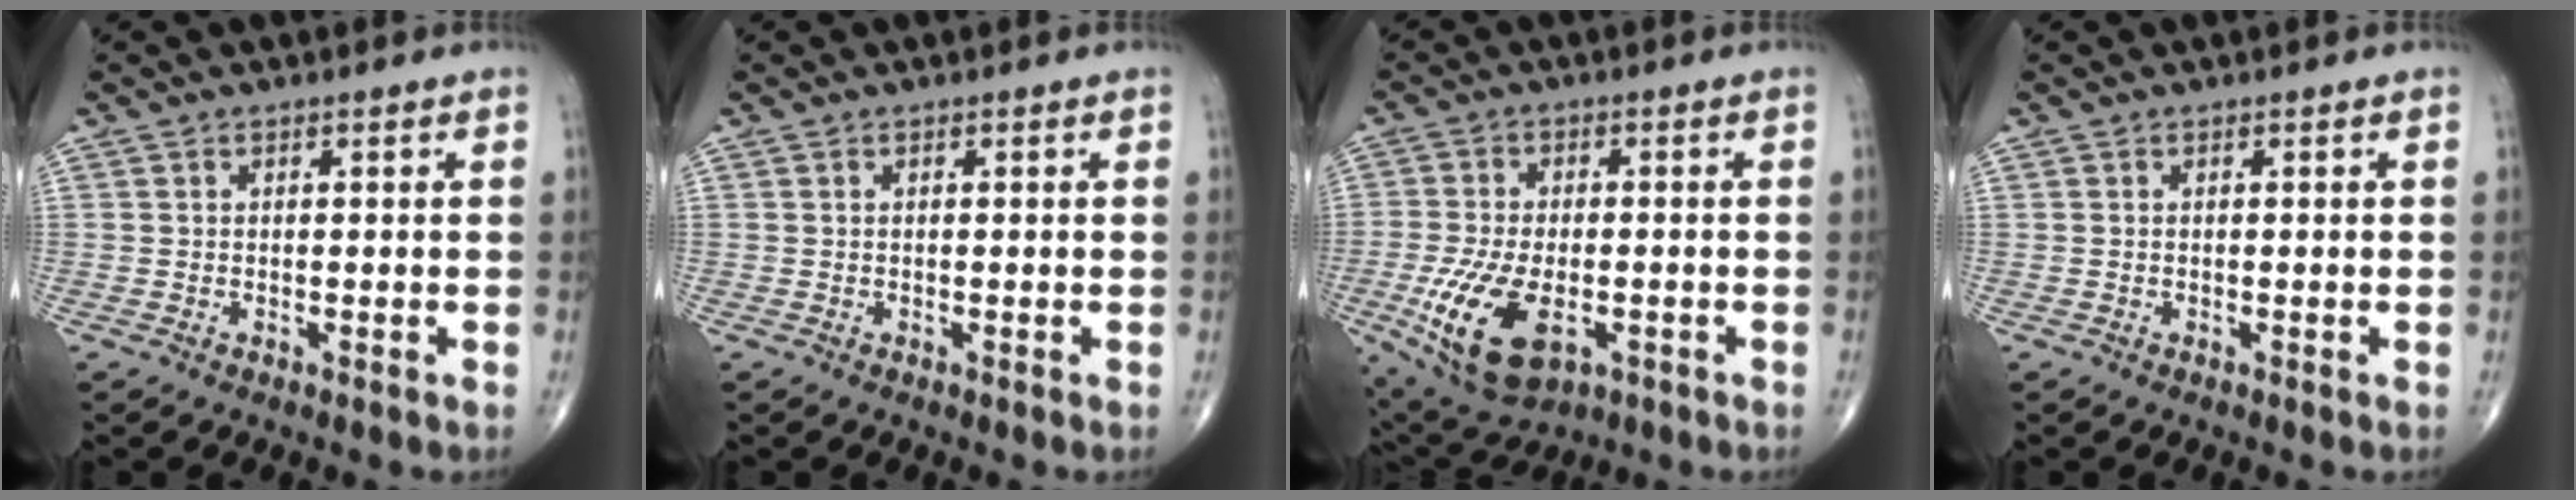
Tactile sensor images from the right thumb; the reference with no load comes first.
{"total": 0.0}
{"total": 13.8, "force": [-4.4, 7.3, 10.8], "torque": [-0.213, -0.001, -0.063]}
{"total": 0.0}